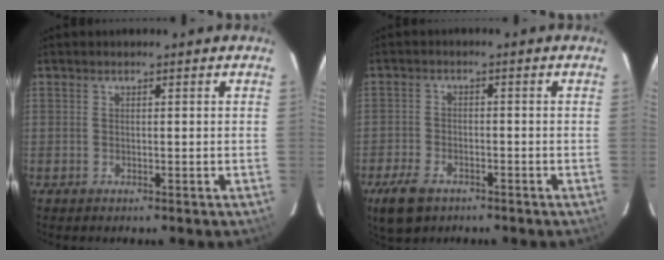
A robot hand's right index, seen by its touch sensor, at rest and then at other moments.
{"total": 7.6, "force": [-4.9, 4.3, 3.8], "torque": [-0.106, -0.010, -0.088]}